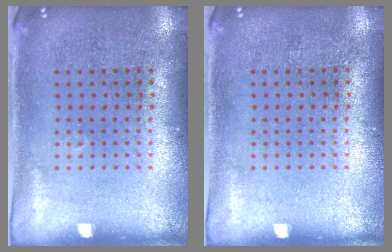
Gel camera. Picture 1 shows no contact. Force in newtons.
{"total": 0.0}